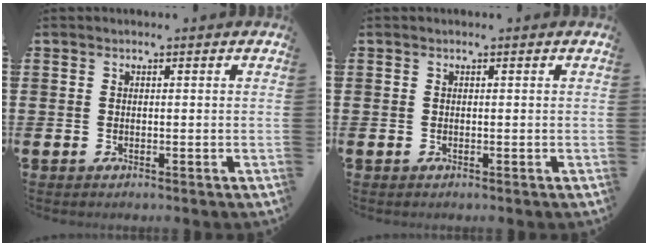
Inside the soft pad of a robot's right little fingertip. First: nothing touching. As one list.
[{"total": 0.0}]